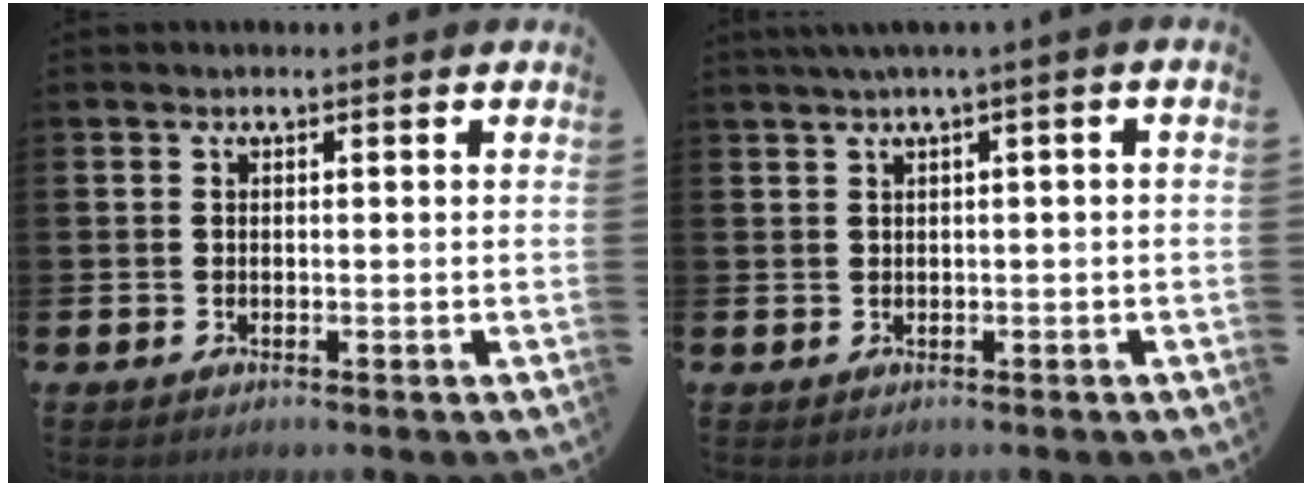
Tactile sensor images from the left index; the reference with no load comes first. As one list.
[{"total": 1.3, "force": [0.4, -0.2, 1.3], "torque": [-0.029, 0.000, 0.008]}]